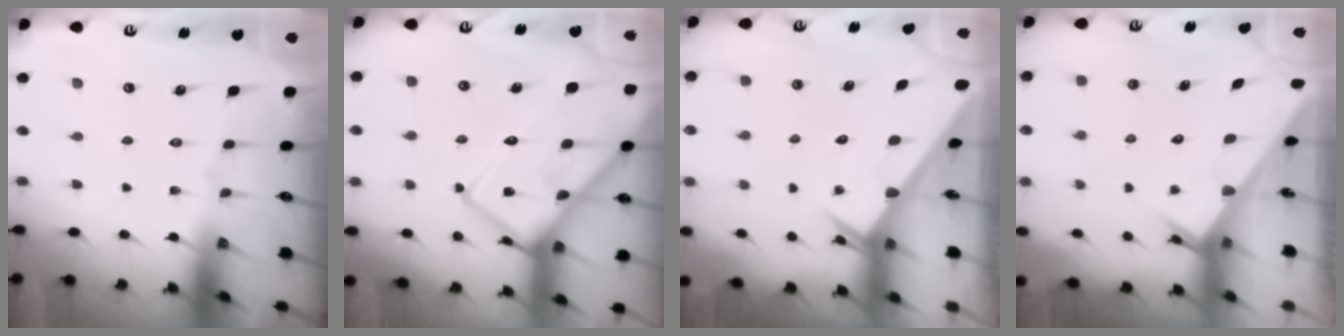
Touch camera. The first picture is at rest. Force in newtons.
{"total": 18.4, "press": 18.3, "slide": 1.6}
{"total": 2.5, "press": 2.5, "slide": 0.0}
{"total": 3.1, "press": 3.1, "slide": 0.3}